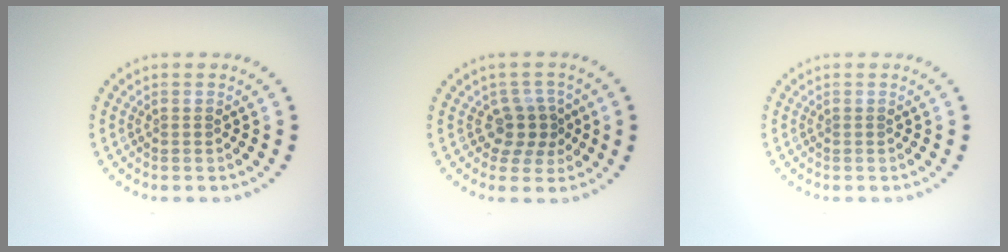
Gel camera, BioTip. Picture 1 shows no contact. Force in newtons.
{"total": 2.6, "press": 2.0, "slide": 1.7}
{"total": 0.0}